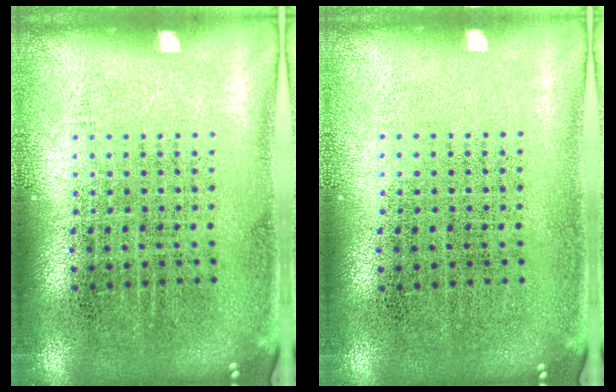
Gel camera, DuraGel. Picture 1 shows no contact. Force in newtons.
{"total": 0.0}